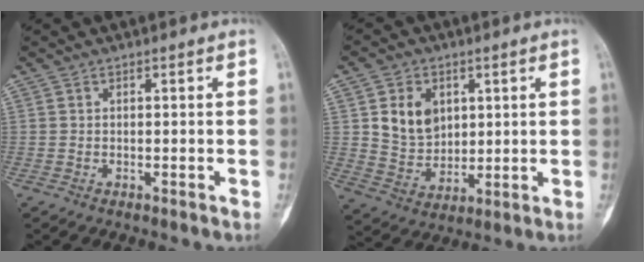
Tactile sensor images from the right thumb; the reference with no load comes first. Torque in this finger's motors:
{"motor_torque": [-0.25, 2.37, 0.02, 0.01, -0.01]}